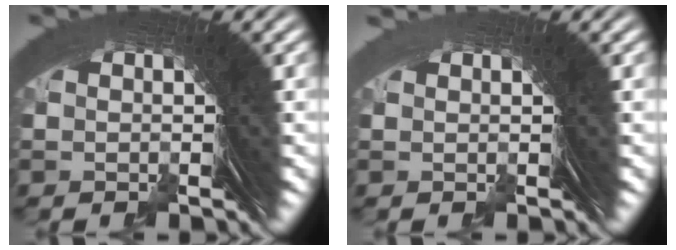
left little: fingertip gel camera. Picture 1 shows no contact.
{"total": 1.0, "force": [0.0, -0.6, -0.8], "torque": [0.026, 0.005, 0.000]}